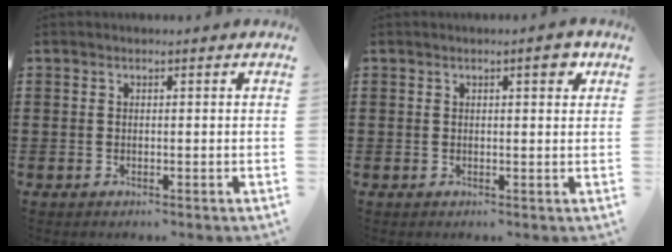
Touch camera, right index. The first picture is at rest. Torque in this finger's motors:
{"motor_torque": [0.26, -0.14, 0.06, 0.05]}